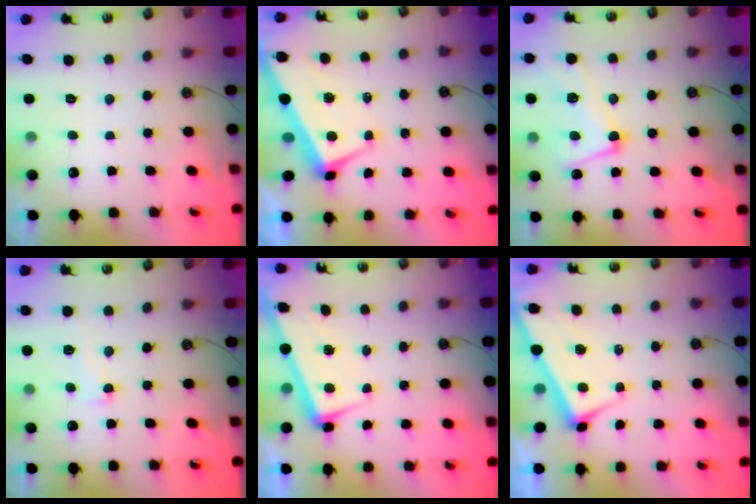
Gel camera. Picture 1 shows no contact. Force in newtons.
{"total": 1.7, "press": 1.4, "slide": 0.9}
{"total": 5.7, "press": 5.6, "slide": 1.4}
{"total": 1.6, "press": 1.1, "slide": 1.1}
{"total": 2.2, "press": 2.1, "slide": 0.9}
{"total": 3.2, "press": 3.2, "slide": 0.0}